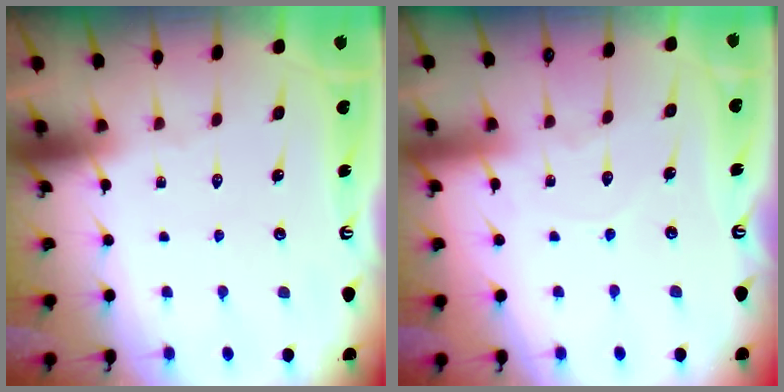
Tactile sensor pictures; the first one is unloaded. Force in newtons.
{"total": 5.3, "press": 5.3, "slide": 0.4}